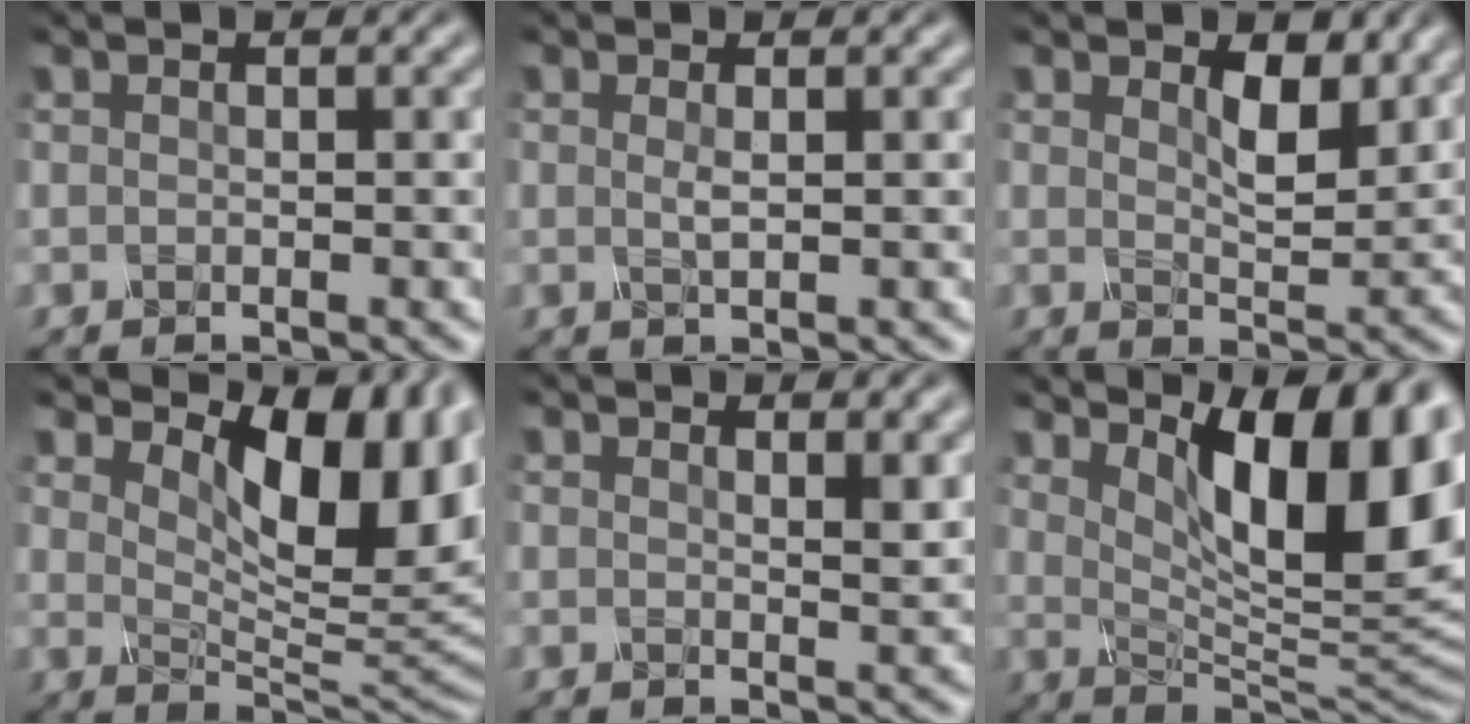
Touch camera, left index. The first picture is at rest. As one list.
[{"total": 0.7, "force": [0.1, 0.2, 0.7], "torque": [-0.013, -0.002, 0.000]}, {"total": 3.5, "force": [1.7, 1.5, 2.7], "torque": [-0.049, -0.010, 0.025]}, {"total": 10.3, "force": [3.8, 4.8, 8.3], "torque": [-0.112, -0.008, 0.060]}, {"total": 1.7, "force": [1.2, 0.4, 1.0], "torque": [-0.008, -0.004, 0.018]}, {"total": 12.5, "force": [4.7, 4.5, 10.6], "torque": [-0.134, -0.010, 0.076]}]